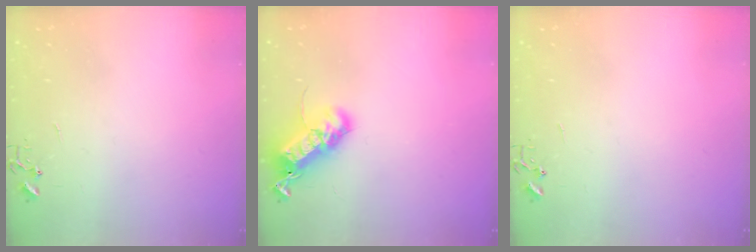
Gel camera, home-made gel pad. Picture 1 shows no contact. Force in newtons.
{"total": 21.0, "press": 21.0, "slide": 0.4}
{"total": 0.0}